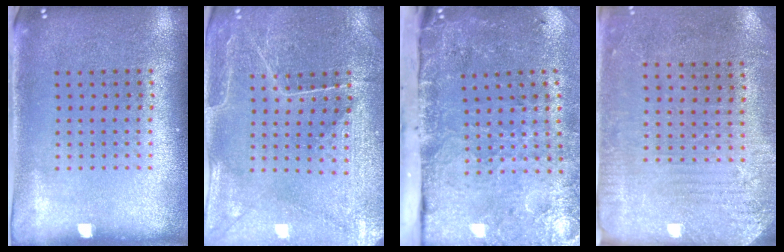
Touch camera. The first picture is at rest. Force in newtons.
{"total": 1.1, "press": 1.0, "slide": 0.4}
{"total": 5.0, "press": 3.7, "slide": 3.4}
{"total": 2.8, "press": 2.4, "slide": 1.5}